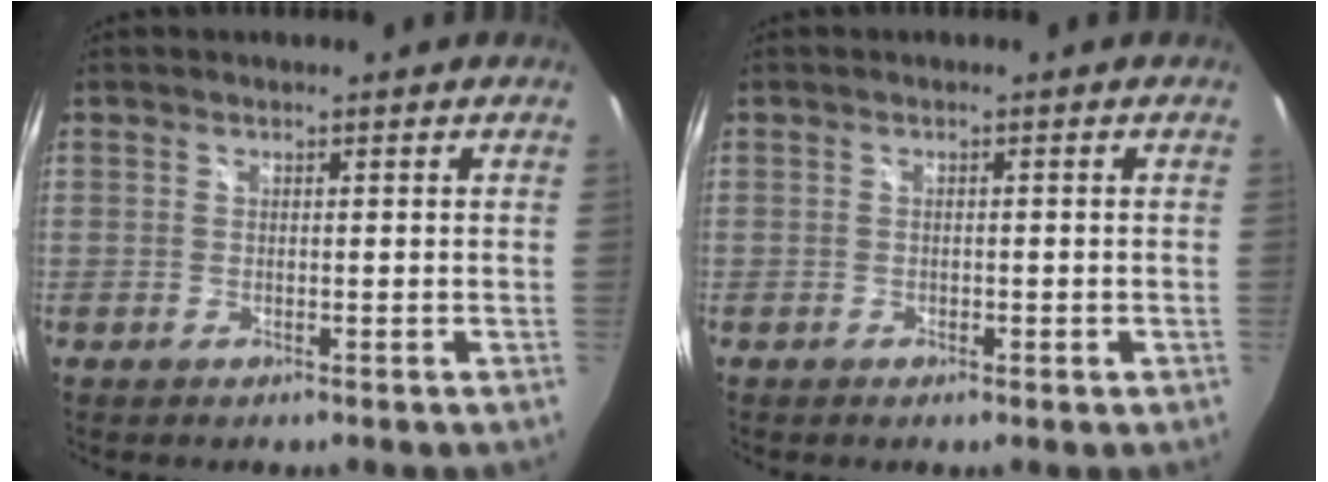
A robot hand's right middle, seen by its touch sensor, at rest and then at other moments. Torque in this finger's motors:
{"motor_torque": [-0.30, -0.09, -0.02, -0.01]}